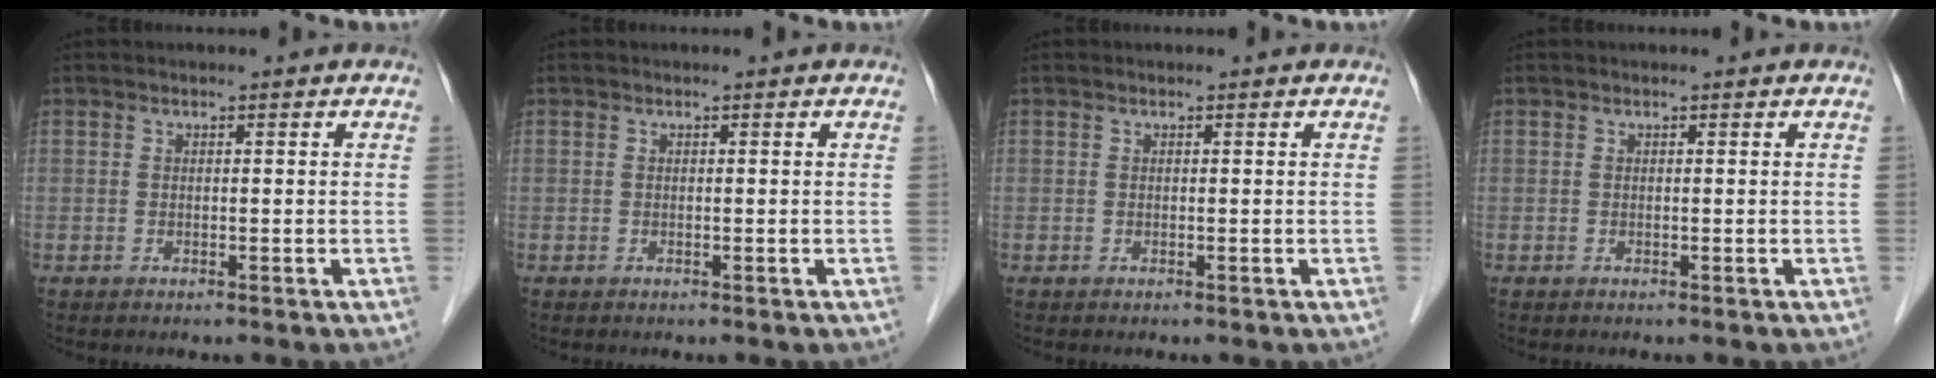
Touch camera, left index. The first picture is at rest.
{"total": 0.0}
{"total": 0.0}
{"total": 0.0}